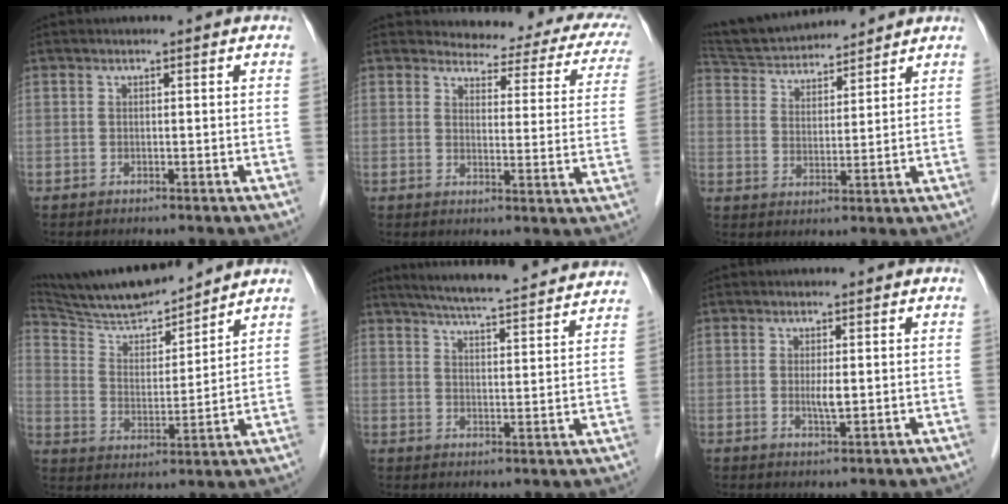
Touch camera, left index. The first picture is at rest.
{"total": 13.3, "force": [11.7, 4.4, 4.6], "torque": [-0.028, -0.021, 0.105]}
{"total": 13.1, "force": [12.3, 2.4, 4.0], "torque": [-0.075, 0.028, 0.214]}
{"total": 14.0, "force": [13.1, 1.4, 4.7], "torque": [-0.092, 0.003, 0.235]}
{"total": 20.4, "force": [18.7, 1.4, 7.8], "torque": [-0.120, -0.001, 0.242]}
{"total": 1.8, "force": [0.0, 0.2, 1.8], "torque": [-0.036, -0.007, 0.001]}